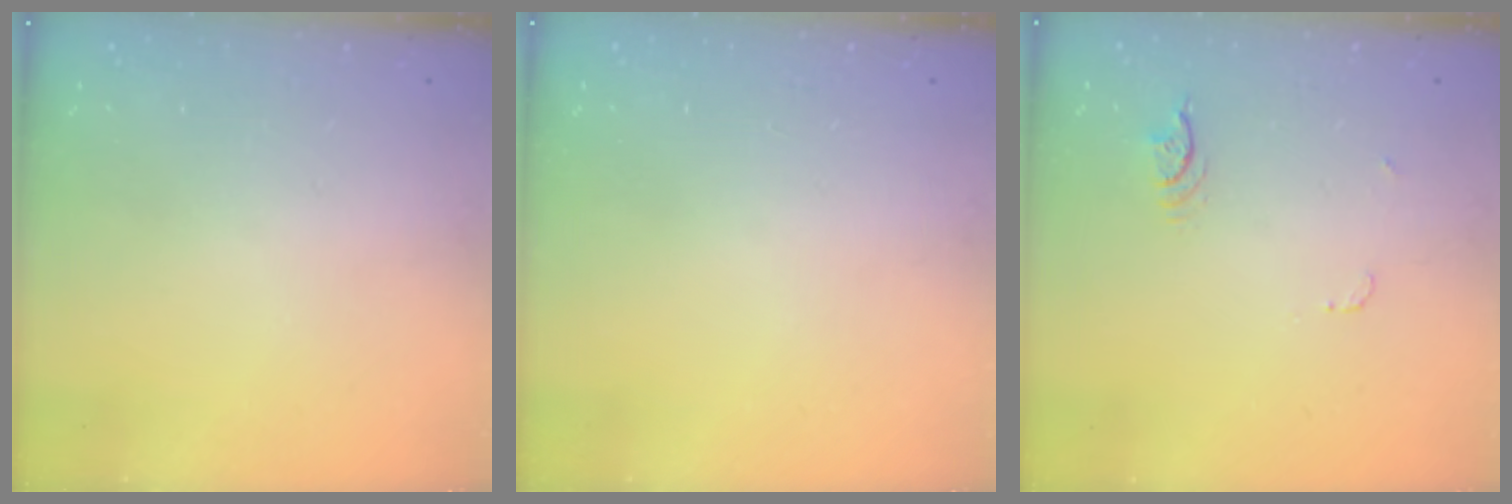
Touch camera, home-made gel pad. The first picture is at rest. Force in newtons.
{"total": 0.0}
{"total": 3.9, "press": 3.6, "slide": 1.7}